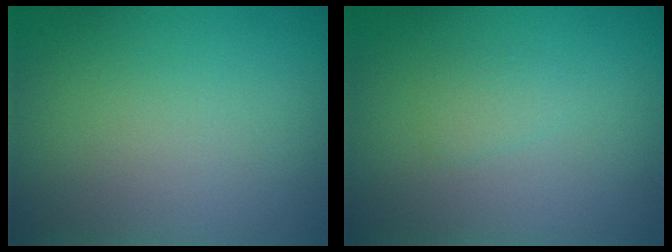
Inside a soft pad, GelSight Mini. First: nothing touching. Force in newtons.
{"total": 1.0, "press": 1.0, "slide": 0.1}